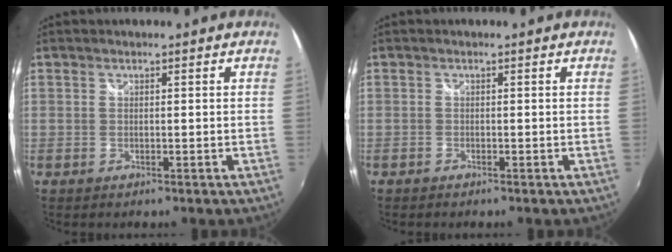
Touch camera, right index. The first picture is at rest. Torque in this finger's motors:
{"motor_torque": [-0.14, -0.14, -0.02, 0.00]}